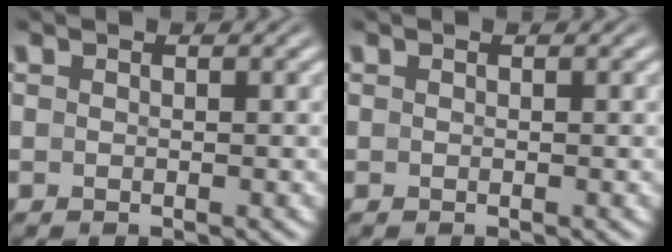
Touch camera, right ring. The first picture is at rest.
{"total": 0.0}